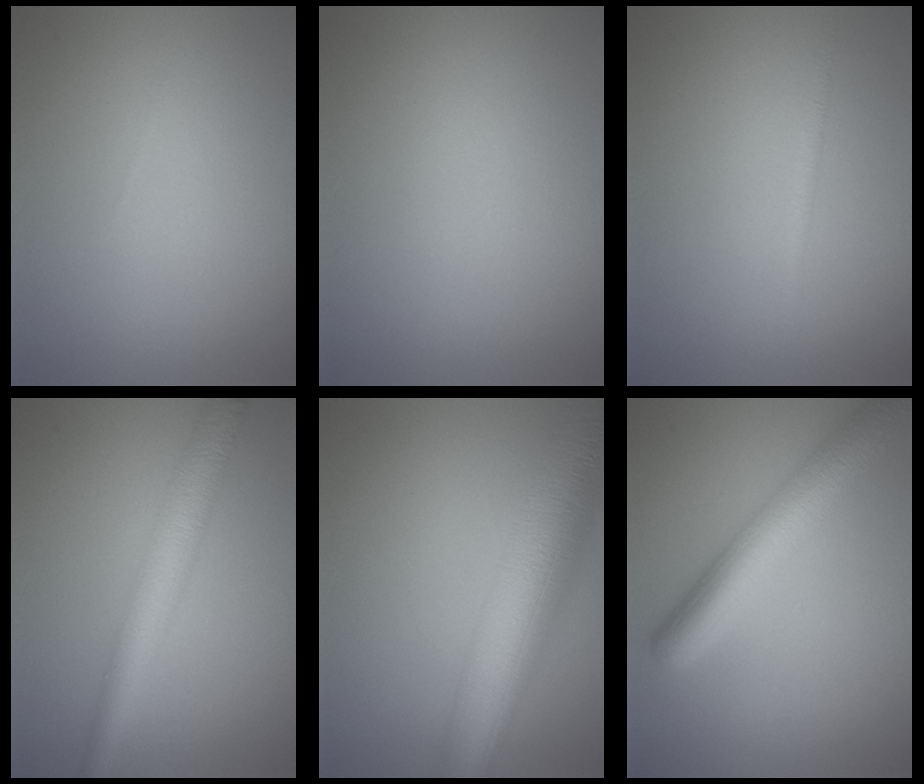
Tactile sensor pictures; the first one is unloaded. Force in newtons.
{"total": 0.0}
{"total": 0.8, "press": 0.8, "slide": 0.0}
{"total": 4.7, "press": 4.7, "slide": 0.1}
{"total": 11.0, "press": 11.0, "slide": 0.6}
{"total": 6.5, "press": 6.5, "slide": 0.3}